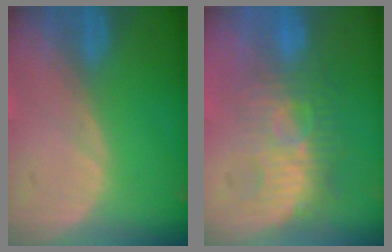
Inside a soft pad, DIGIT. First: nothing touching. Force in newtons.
{"total": 8.6, "press": 8.1, "slide": 2.9}